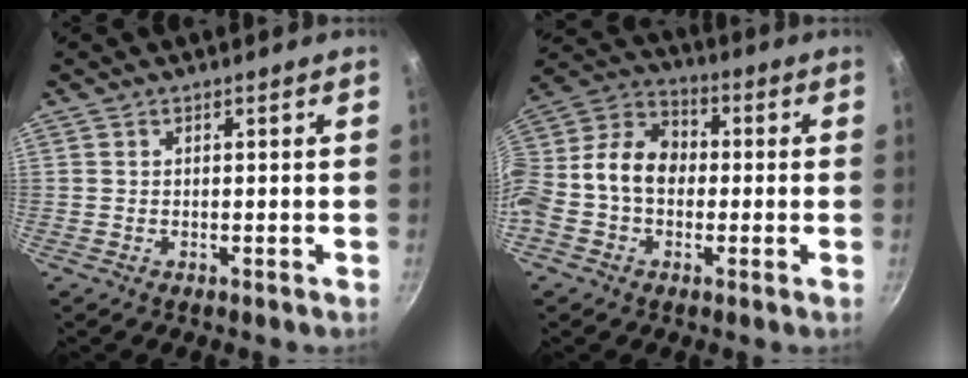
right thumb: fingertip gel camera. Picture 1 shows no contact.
{"total": 14.9, "force": [-1.1, 11.2, 9.6], "torque": [-0.152, 0.048, -0.044]}